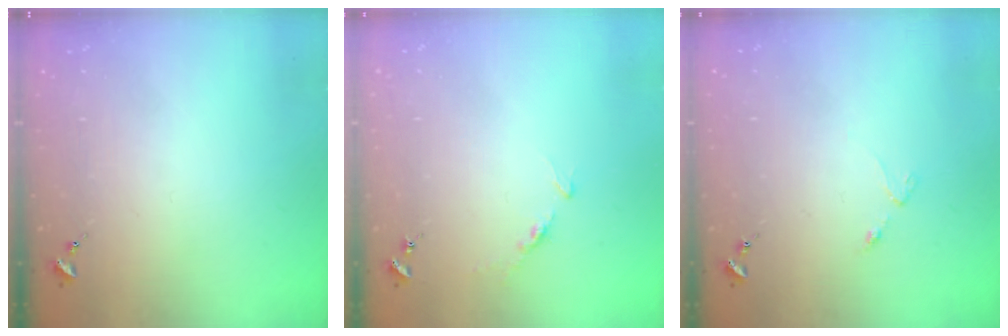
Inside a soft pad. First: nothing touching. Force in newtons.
{"total": 4.9, "press": 4.8, "slide": 0.6}
{"total": 2.5, "press": 2.4, "slide": 0.4}